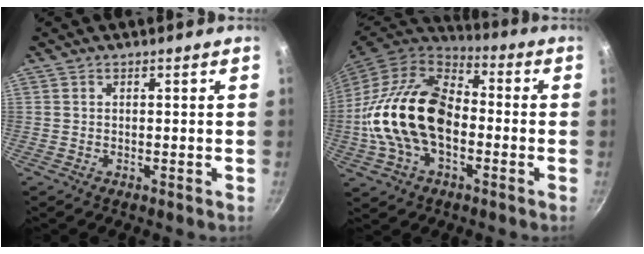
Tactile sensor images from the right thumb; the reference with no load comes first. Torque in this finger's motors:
{"motor_torque": [0.68, 1.75, 1.49, -1.28, 0.33]}